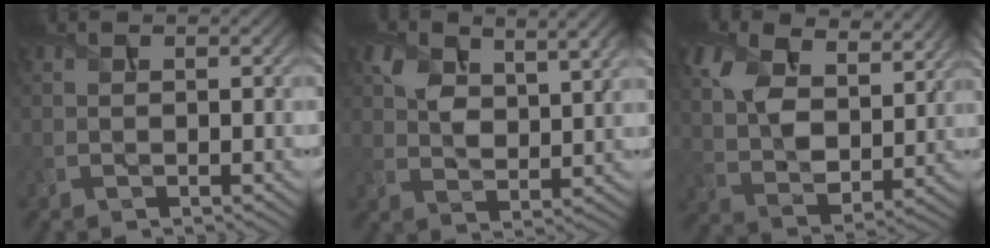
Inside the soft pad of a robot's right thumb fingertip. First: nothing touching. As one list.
[{"total": 6.5, "force": [3.4, 3.2, 4.6], "torque": [-0.090, -0.001, 0.061]}, {"total": 11.3, "force": [6.1, 6.4, 7.0], "torque": [-0.174, 0.002, 0.104]}]